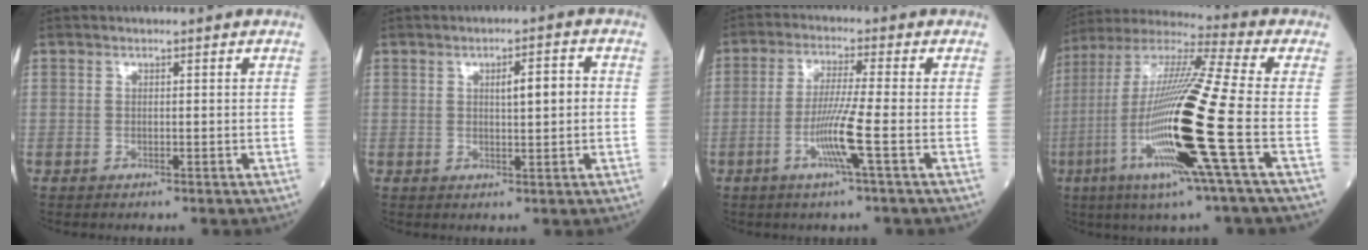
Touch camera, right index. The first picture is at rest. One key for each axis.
{"total": 4.1, "fx": 0.5, "fy": 0.8, "fz": 4.0, "tx": -0.064, "ty": 0.007, "tz": 0.008}
{"total": 7.0, "fx": -2.4, "fy": -1.2, "fz": 6.5, "tx": -0.127, "ty": -0.012, "tz": -0.050}
{"total": 22.0, "fx": -5.9, "fy": -0.4, "fz": 21.2, "tx": -0.445, "ty": -0.032, "tz": -0.126}